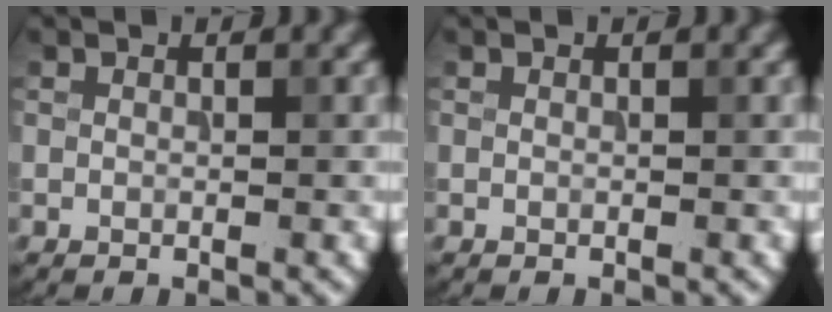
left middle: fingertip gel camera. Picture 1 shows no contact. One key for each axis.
{"total": 0.0}